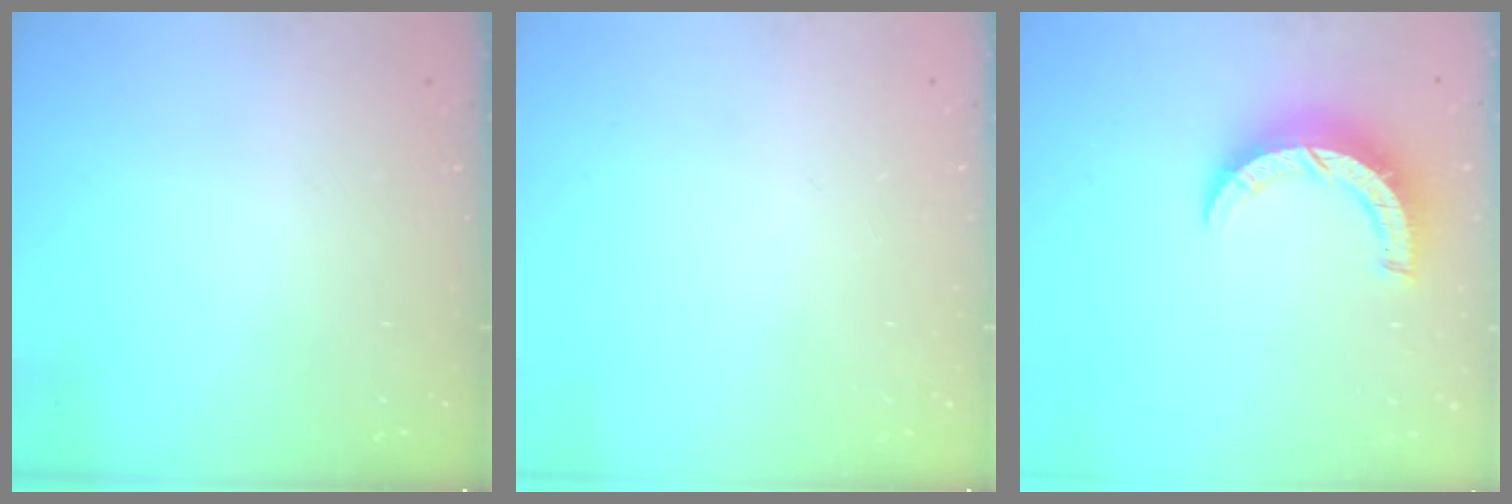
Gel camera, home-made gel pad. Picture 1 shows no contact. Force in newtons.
{"total": 0.0}
{"total": 8.0, "press": 7.9, "slide": 0.7}